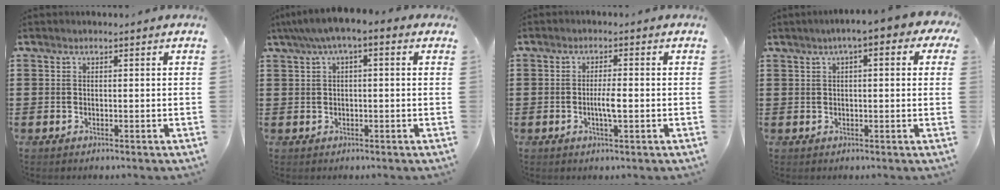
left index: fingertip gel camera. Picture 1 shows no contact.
{"total": 3.0, "force": [-0.1, 0.9, 2.8], "torque": [-0.058, 0.005, -0.008]}
{"total": 3.0, "force": [-0.6, 0.5, 2.9], "torque": [-0.052, 0.001, -0.012]}
{"total": 3.7, "force": [1.3, 0.6, 3.4], "torque": [-0.066, 0.007, 0.019]}